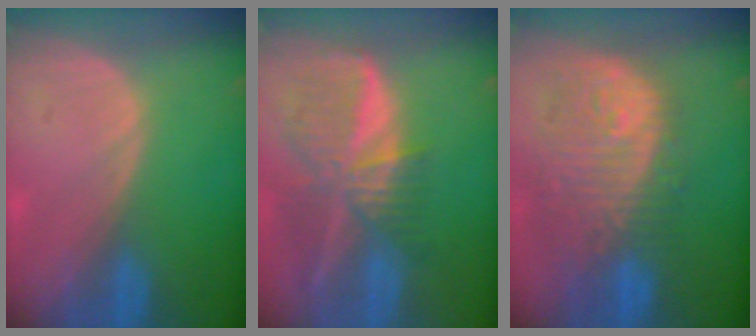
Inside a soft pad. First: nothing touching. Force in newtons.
{"total": 9.5, "press": 8.2, "slide": 4.7}
{"total": 12.0, "press": 10.7, "slide": 5.4}